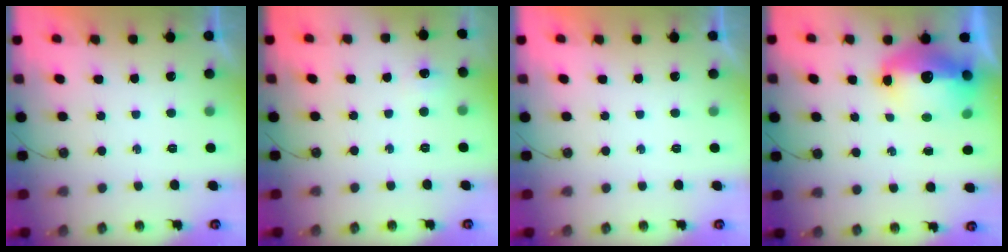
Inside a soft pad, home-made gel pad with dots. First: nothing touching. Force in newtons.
{"total": 5.7, "press": 5.7, "slide": 0.8}
{"total": 0.0}
{"total": 16.7, "press": 16.6, "slide": 1.7}